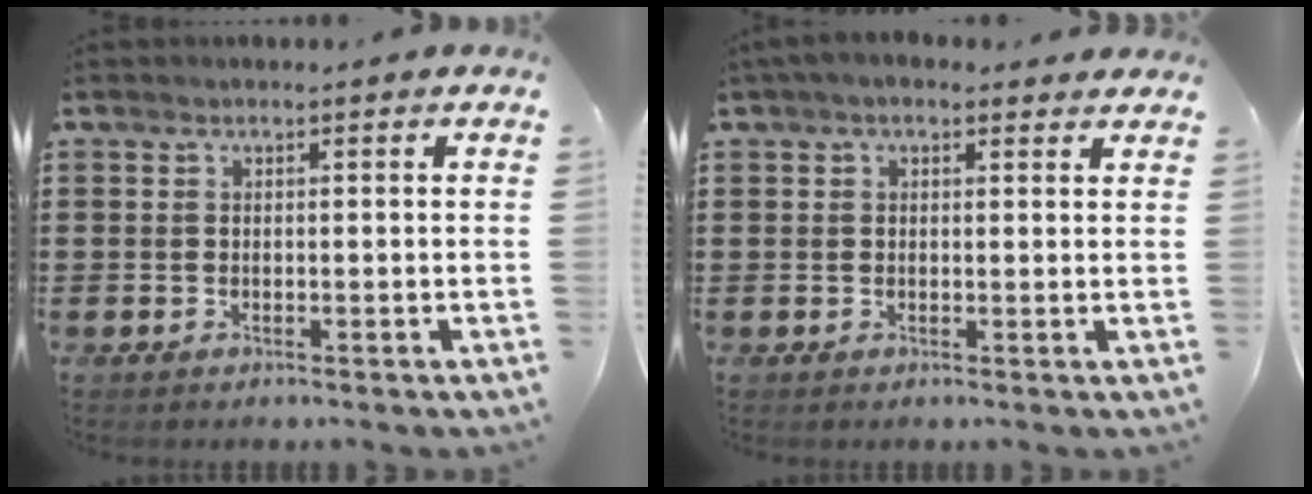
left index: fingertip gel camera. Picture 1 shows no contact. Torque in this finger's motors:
{"motor_torque": [2.14, 0.00, 0.57, 0.21]}